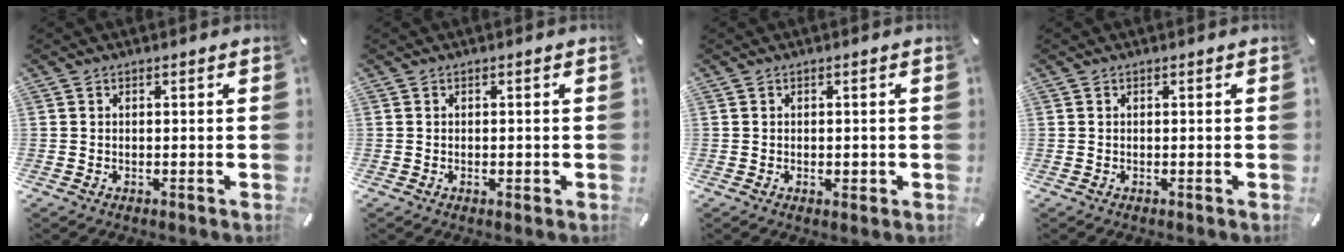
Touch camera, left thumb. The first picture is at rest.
{"total": 1.0, "force": [-0.3, 0.4, 0.9], "torque": [-0.015, -0.001, -0.005]}
{"total": 1.6, "force": [-0.4, 0.8, 1.3], "torque": [-0.024, 0.001, -0.006]}
{"total": 0.0}